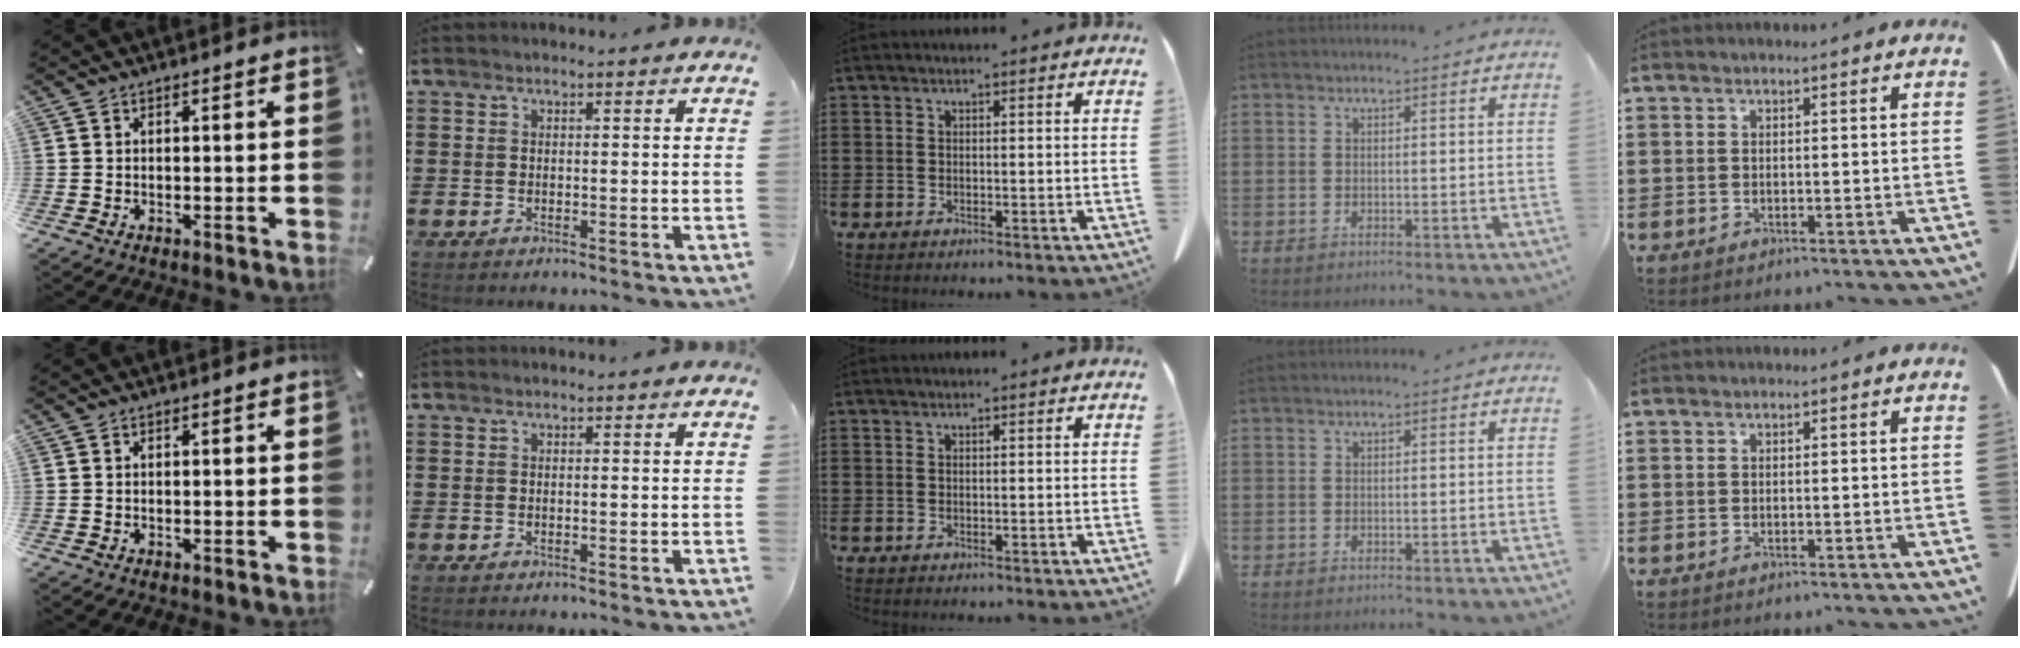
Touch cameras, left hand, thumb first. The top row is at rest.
{}